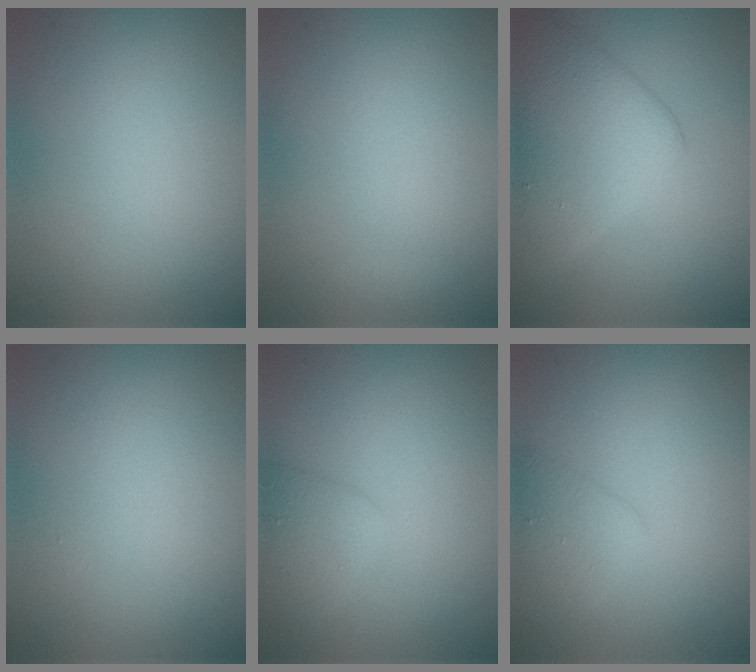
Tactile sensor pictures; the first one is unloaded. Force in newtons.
{"total": 0.7, "press": 0.7, "slide": 0.1}
{"total": 6.7, "press": 6.7, "slide": 0.1}
{"total": 0.0}
{"total": 2.2, "press": 2.2, "slide": 0.1}
{"total": 2.5, "press": 2.5, "slide": 0.1}